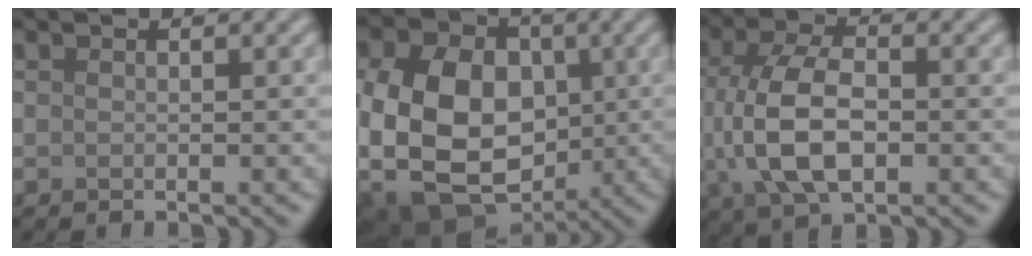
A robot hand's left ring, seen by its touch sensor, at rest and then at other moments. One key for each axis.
{"total": 15.5, "fx": -1.7, "fy": 12.6, "fz": 9.0, "tx": -0.186, "ty": -0.008, "tz": -0.041}
{"total": 7.5, "fx": -0.5, "fy": 4.1, "fz": 6.3, "tx": -0.139, "ty": -0.001, "tz": -0.012}